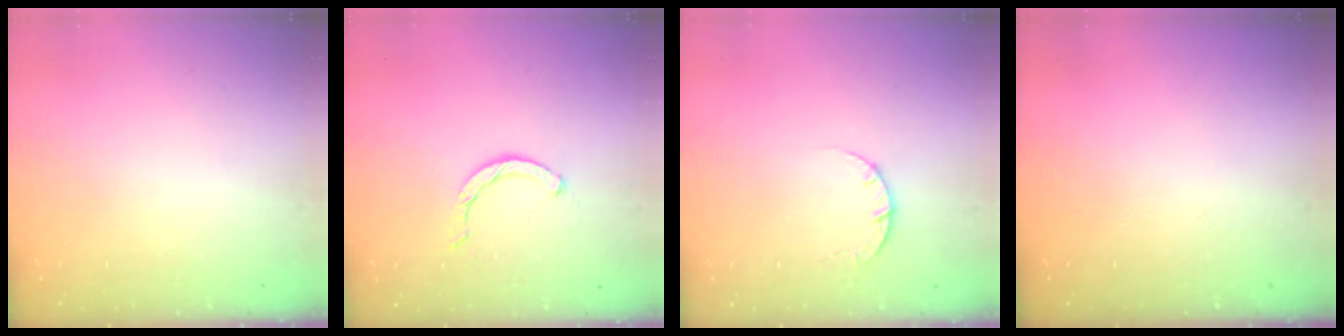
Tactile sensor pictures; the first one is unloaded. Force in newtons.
{"total": 3.3, "press": 3.3, "slide": 0.3}
{"total": 3.7, "press": 3.7, "slide": 0.5}
{"total": 0.0}